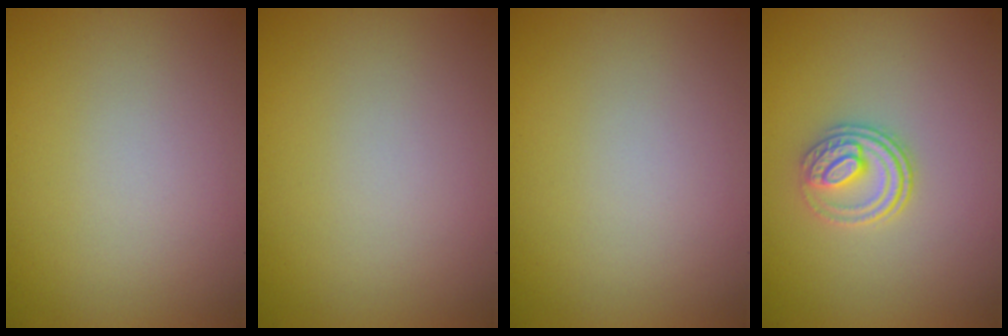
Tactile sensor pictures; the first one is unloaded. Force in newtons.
{"total": 0.0}
{"total": 0.0}
{"total": 2.9, "press": 2.4, "slide": 1.6}